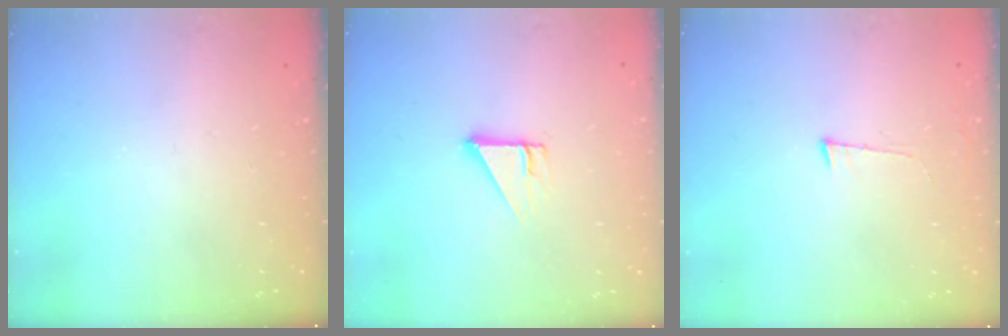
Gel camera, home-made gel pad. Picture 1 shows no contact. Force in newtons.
{"total": 2.9, "press": 2.9, "slide": 0.1}
{"total": 4.5, "press": 4.0, "slide": 2.0}